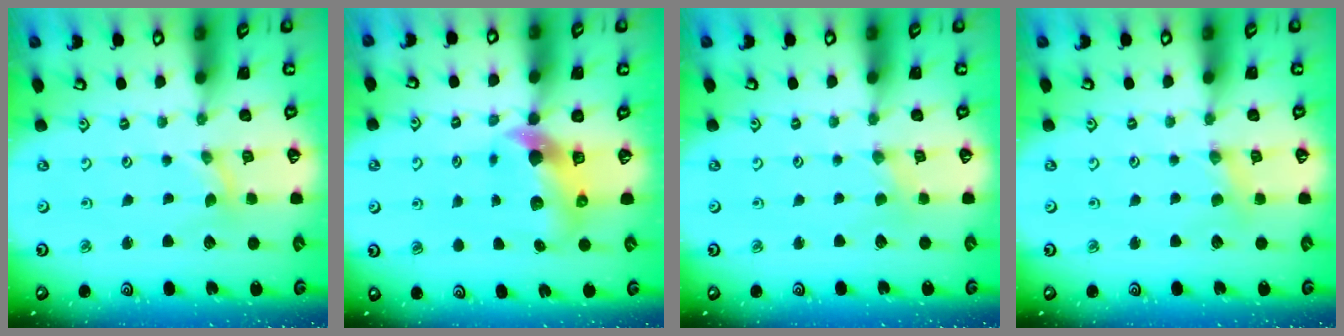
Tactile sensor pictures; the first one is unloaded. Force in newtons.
{"total": 7.6, "press": 7.5, "slide": 1.1}
{"total": 0.0}
{"total": 2.7, "press": 2.6, "slide": 0.5}